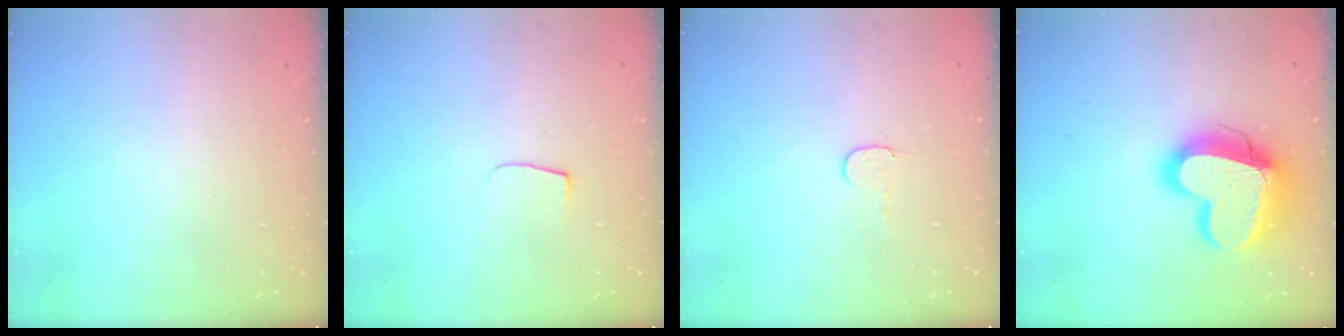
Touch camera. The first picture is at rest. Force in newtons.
{"total": 4.2, "press": 4.1, "slide": 0.5}
{"total": 3.6, "press": 3.6, "slide": 0.4}
{"total": 19.4, "press": 19.3, "slide": 1.7}